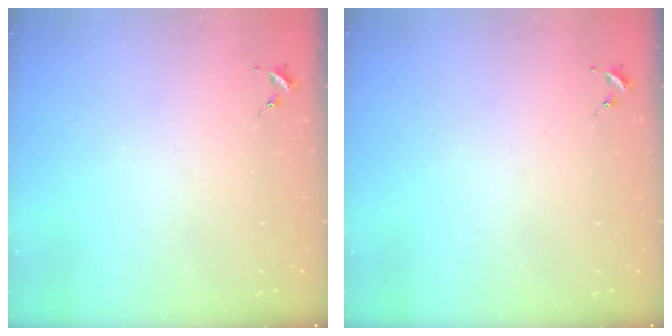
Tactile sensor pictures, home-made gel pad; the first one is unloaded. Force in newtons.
{"total": 0.0}